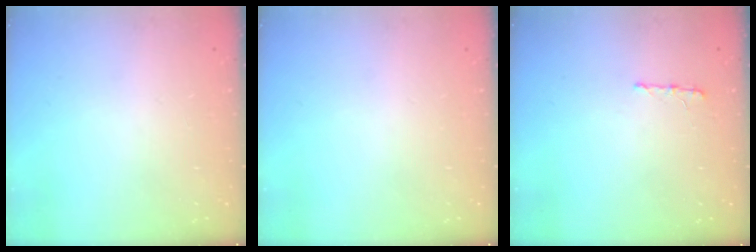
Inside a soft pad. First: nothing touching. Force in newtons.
{"total": 0.0}
{"total": 5.1, "press": 5.1, "slide": 0.4}